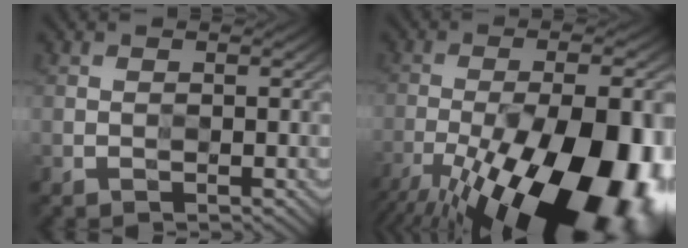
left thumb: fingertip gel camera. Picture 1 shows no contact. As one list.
[{"total": 21.0, "force": [-11.1, 7.7, 16.1], "torque": [-0.238, -0.052, -0.157]}]